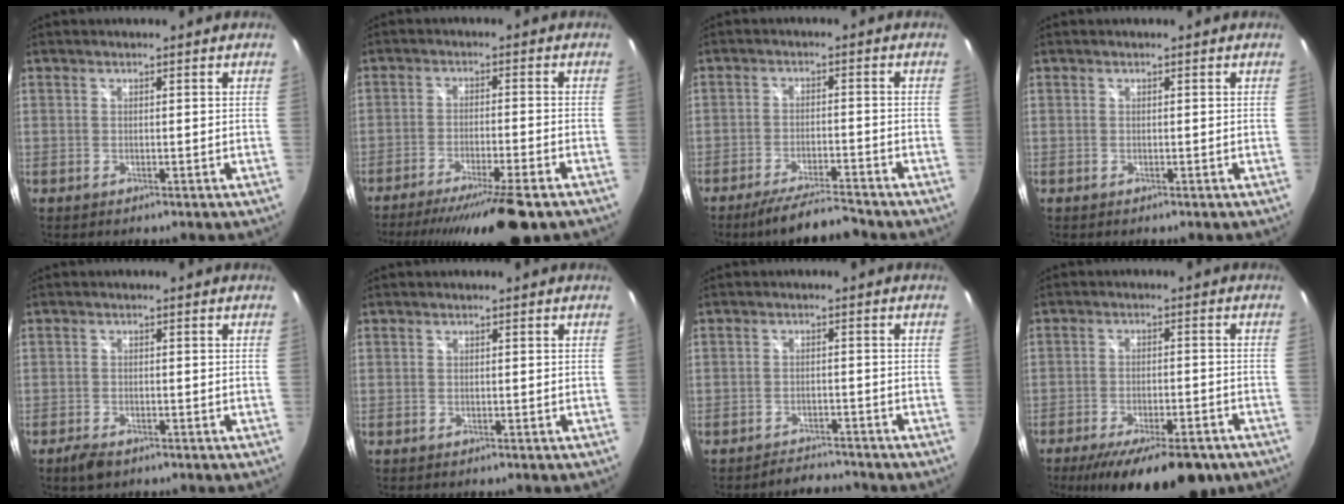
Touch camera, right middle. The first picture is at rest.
{"total": 14.7, "force": [-12.0, 0.8, 8.5], "torque": [-0.159, -0.024, -0.185]}
{"total": 8.5, "force": [-7.6, 0.4, 3.7], "torque": [-0.082, -0.007, -0.127]}
{"total": 0.0}
{"total": 3.6, "force": [-2.6, 1.4, 2.0], "torque": [-0.050, -0.010, -0.048]}
{"total": 0.0}
{"total": 4.4, "force": [-4.3, 0.8, 0.4], "torque": [-0.019, 0.003, -0.065]}
{"total": 16.8, "force": [-12.2, 5.4, 10.3], "torque": [-0.188, -0.039, -0.174]}